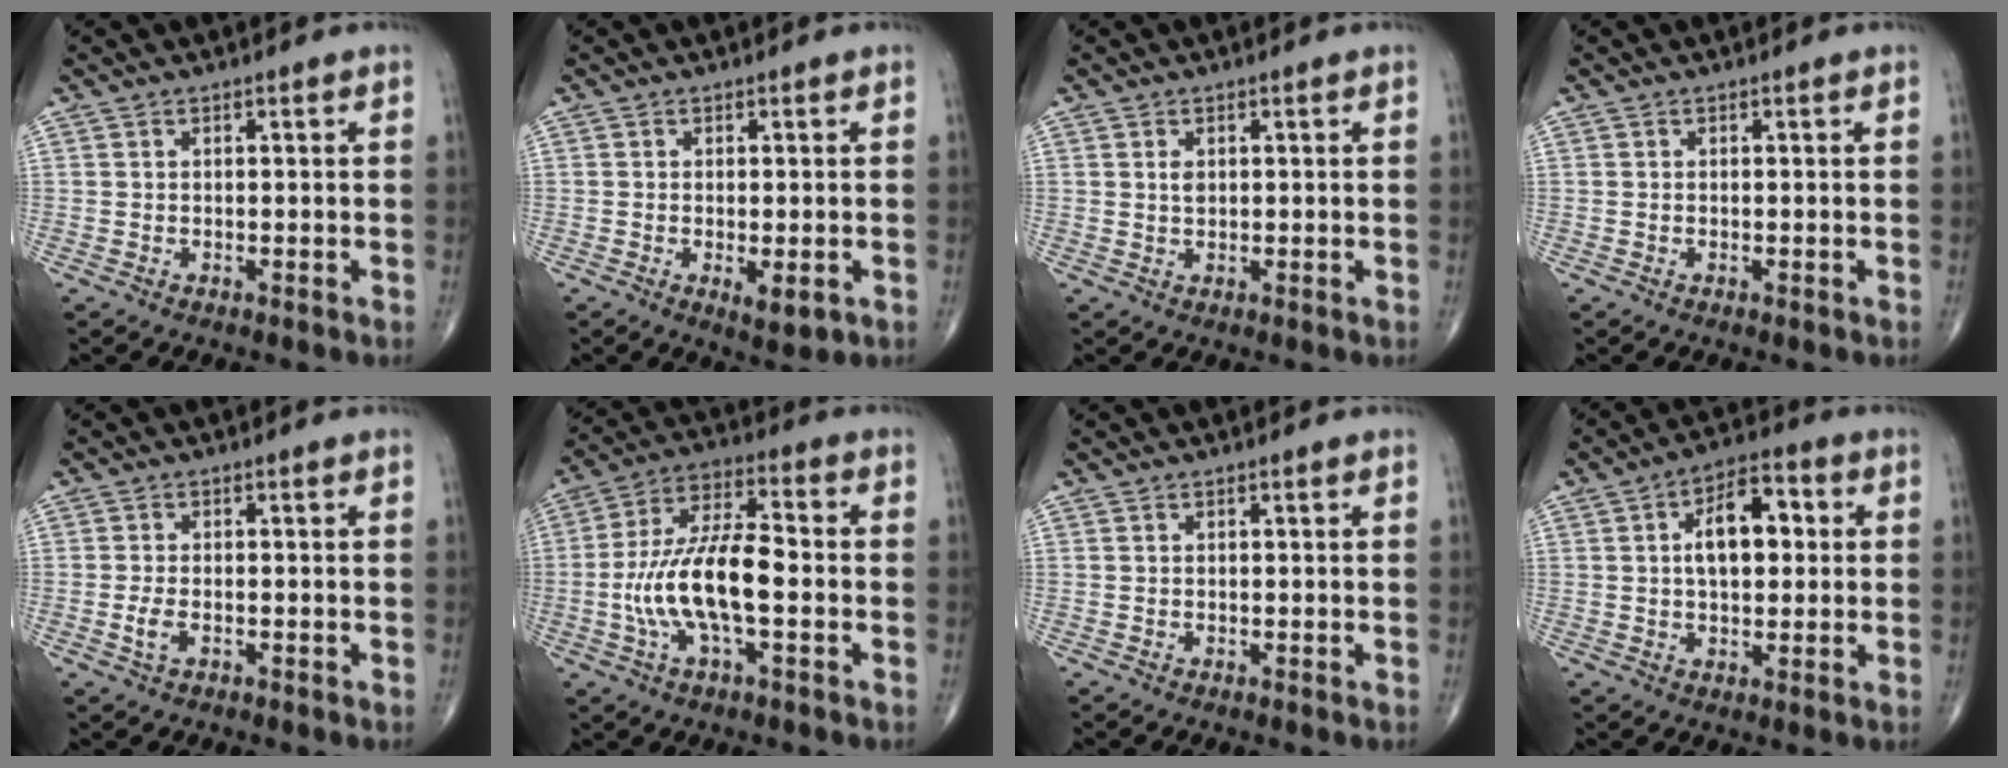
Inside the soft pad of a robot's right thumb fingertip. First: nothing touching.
{"total": 3.9, "force": [-1.1, 1.5, 3.4], "torque": [-0.050, -0.010, -0.012]}
{"total": 1.5, "force": [0.5, 0.9, 1.1], "torque": [-0.017, -0.004, 0.010]}
{"total": 0.0}
{"total": 2.5, "force": [-0.7, 1.3, 2.0], "torque": [-0.042, 0.004, -0.013]}
{"total": 15.5, "force": [-2.7, 5.9, 14.1], "torque": [-0.277, 0.034, -0.054]}
{"total": 0.0}
{"total": 10.8, "force": [1.8, 5.9, 8.8], "torque": [-0.119, 0.016, 0.023]}